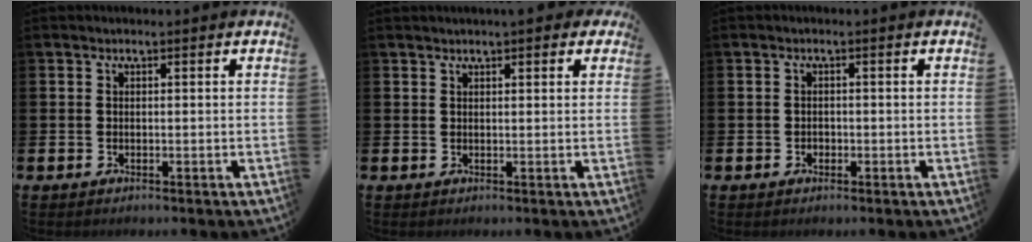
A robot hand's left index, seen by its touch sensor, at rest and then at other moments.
{"total": 0.9, "force": [0.9, 0.1, 0.2], "torque": [0.003, -0.001, 0.014]}
{"total": 0.9, "force": [-0.3, 0.8, 0.2], "torque": [-0.005, 0.006, -0.009]}